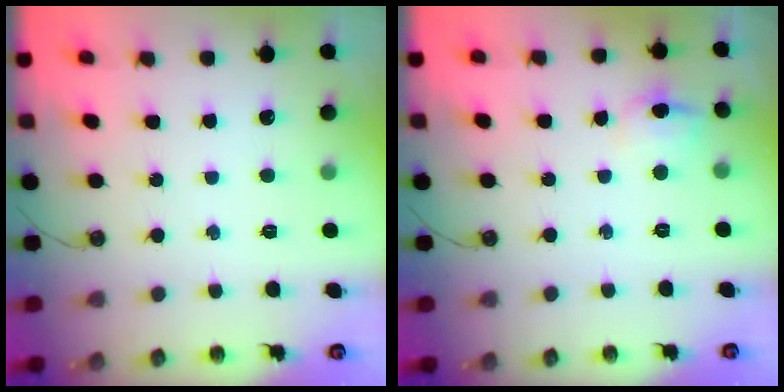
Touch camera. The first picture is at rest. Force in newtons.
{"total": 12.9, "press": 5.7, "slide": 11.5}